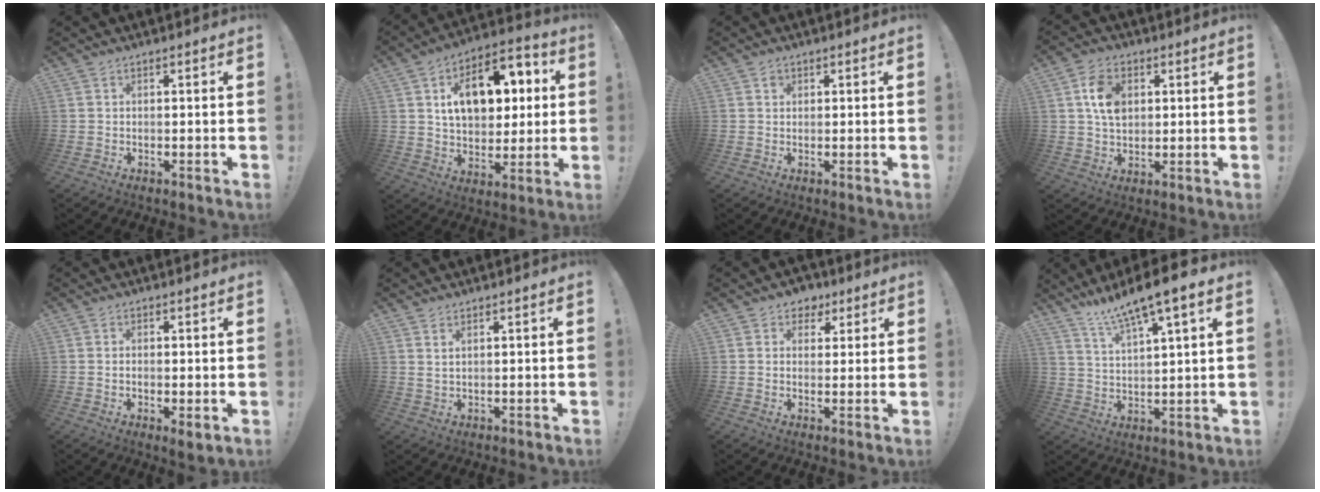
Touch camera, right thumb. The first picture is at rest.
{"total": 17.1, "force": [5.1, 11.0, 12.1], "torque": [-0.174, -0.010, 0.090]}
{"total": 1.3, "force": [0.7, 1.1, 0.2], "torque": [-0.001, 0.001, 0.011]}
{"total": 9.0, "force": [2.4, 6.4, 5.8], "torque": [-0.099, 0.005, 0.048]}
{"total": 2.3, "force": [0.1, 0.9, 2.2], "torque": [-0.033, -0.001, 0.003]}
{"total": 2.0, "force": [1.3, 0.5, 1.5], "torque": [-0.031, -0.003, 0.023]}
{"total": 5.2, "force": [2.5, 4.3, 1.2], "torque": [-0.006, -0.016, 0.047]}
{"total": 10.3, "force": [8.3, 0.6, 6.0], "torque": [-0.106, -0.056, 0.139]}